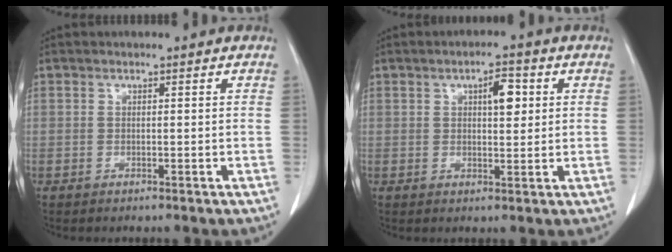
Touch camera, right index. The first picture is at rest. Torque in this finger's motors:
{"motor_torque": [0.15, 0.14, 0.07, 0.03]}